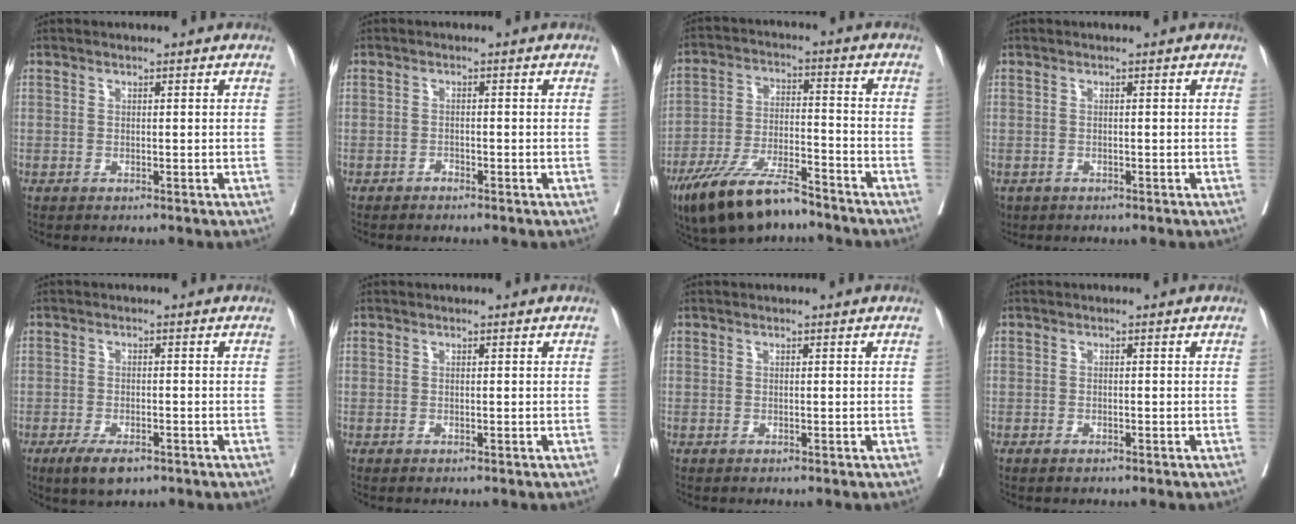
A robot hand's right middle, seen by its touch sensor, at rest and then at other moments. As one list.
[{"total": 0.8, "force": [-0.8, 0.1, 0.2], "torque": [-0.004, 0.000, -0.015]}, {"total": 13.0, "force": [-9.9, 3.3, 7.8], "torque": [-0.144, -0.016, -0.178]}, {"total": 2.0, "force": [-1.3, 1.4, 0.4], "torque": [-0.010, -0.001, -0.022]}, {"total": 4.6, "force": [-2.9, 1.6, 3.1], "torque": [-0.056, -0.006, -0.046]}, {"total": 0.0}, {"total": 0.0}, {"total": 0.7, "force": [-0.5, 0.3, 0.3], "torque": [-0.008, -0.001, -0.007]}]